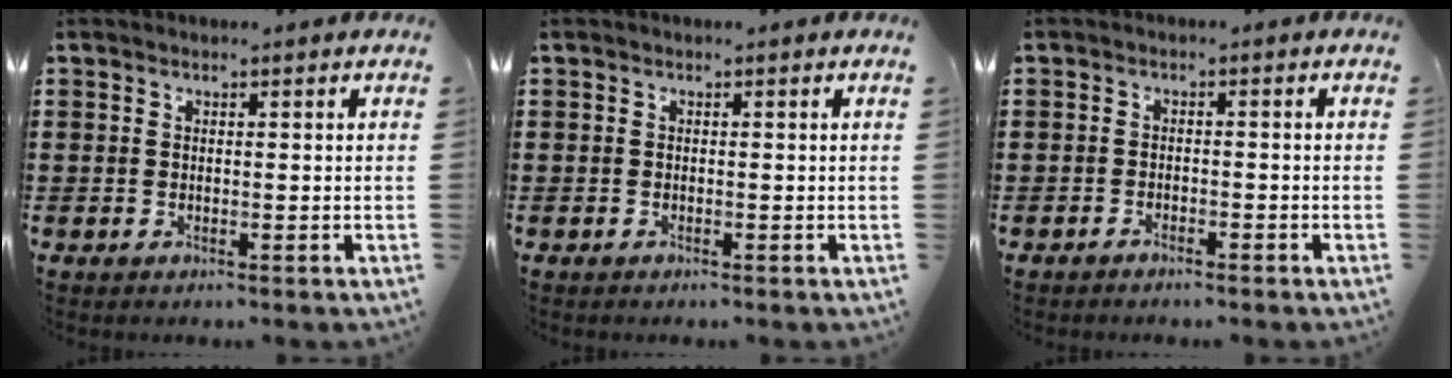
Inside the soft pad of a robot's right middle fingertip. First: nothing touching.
{"total": 0.0}
{"total": 1.3, "force": [-1.3, 0.2, 0.2], "torque": [-0.008, 0.001, -0.026]}